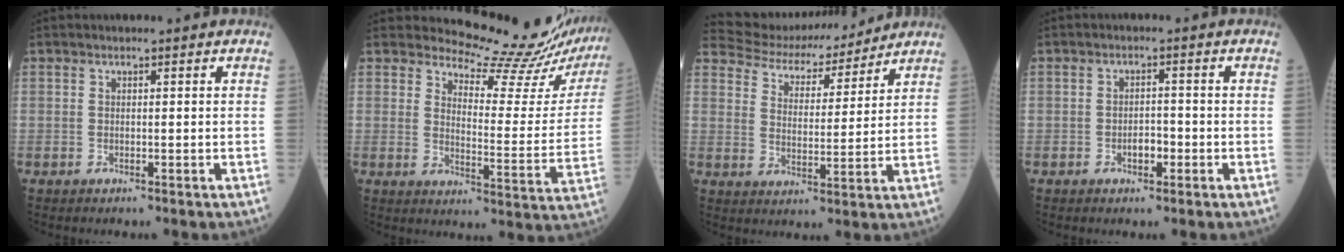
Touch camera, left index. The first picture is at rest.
{"total": 16.3, "force": [16.1, 0.5, 2.5], "torque": [-0.033, -0.110, 0.184]}
{"total": 12.9, "force": [12.3, 3.3, 2.2], "torque": [-0.038, 0.015, 0.185]}
{"total": 2.3, "force": [-1.0, 1.2, 1.7], "torque": [-0.025, 0.005, -0.015]}